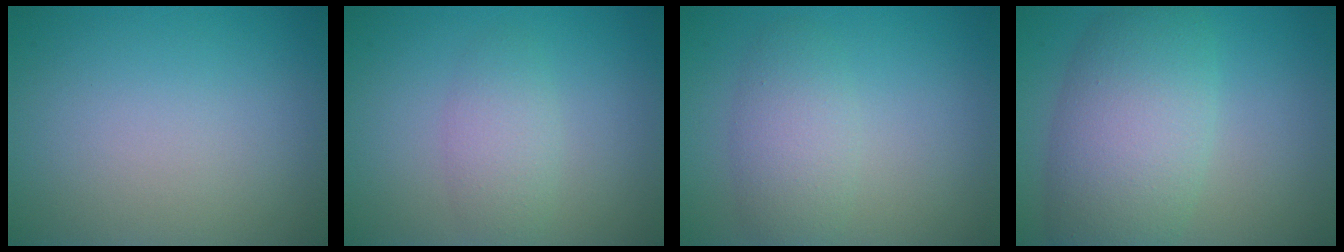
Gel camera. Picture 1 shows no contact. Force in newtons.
{"total": 2.4, "press": 2.4, "slide": 0.1}
{"total": 3.4, "press": 3.4, "slide": 0.3}
{"total": 7.9, "press": 7.9, "slide": 0.3}